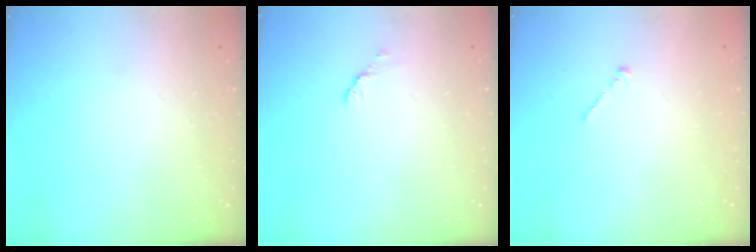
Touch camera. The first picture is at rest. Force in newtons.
{"total": 2.8, "press": 2.7, "slide": 0.4}
{"total": 0.0}